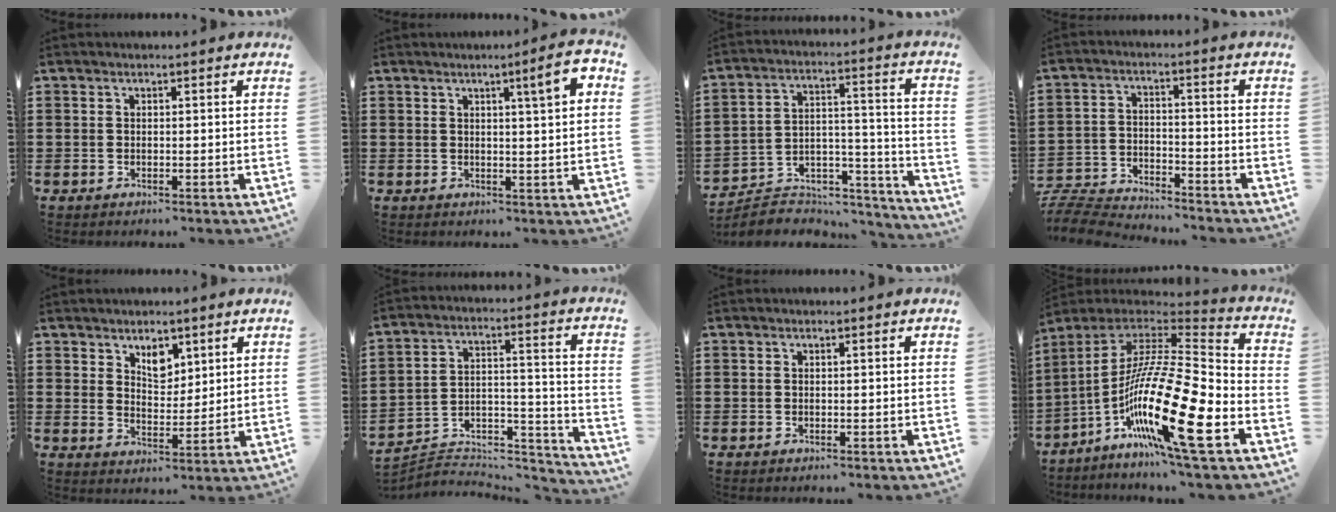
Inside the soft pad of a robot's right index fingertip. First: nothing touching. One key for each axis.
{"total": 5.8, "fx": 2.2, "fy": 0.3, "fz": 5.4, "tx": -0.082, "ty": -0.010, "tz": 0.030}
{"total": 5.3, "fx": -4.6, "fy": 2.5, "fz": 0.8, "tx": -0.015, "ty": 0.011, "tz": -0.091}
{"total": 6.1, "fx": -6.1, "fy": 0.5, "fz": 0.4, "tx": -0.023, "ty": 0.004, "tz": -0.127}
{"total": 4.5, "fx": 3.1, "fy": 2.6, "fz": 2.0, "tx": -0.040, "ty": 0.004, "tz": 0.055}
{"total": 4.6, "fx": -4.0, "fy": 2.1, "fz": 0.8, "tx": -0.017, "ty": 0.004, "tz": -0.083}
{"total": 0.0}
{"total": 21.7, "fx": -8.9, "fy": 3.6, "fz": 19.4, "tx": -0.390, "ty": -0.003, "tz": -0.165}